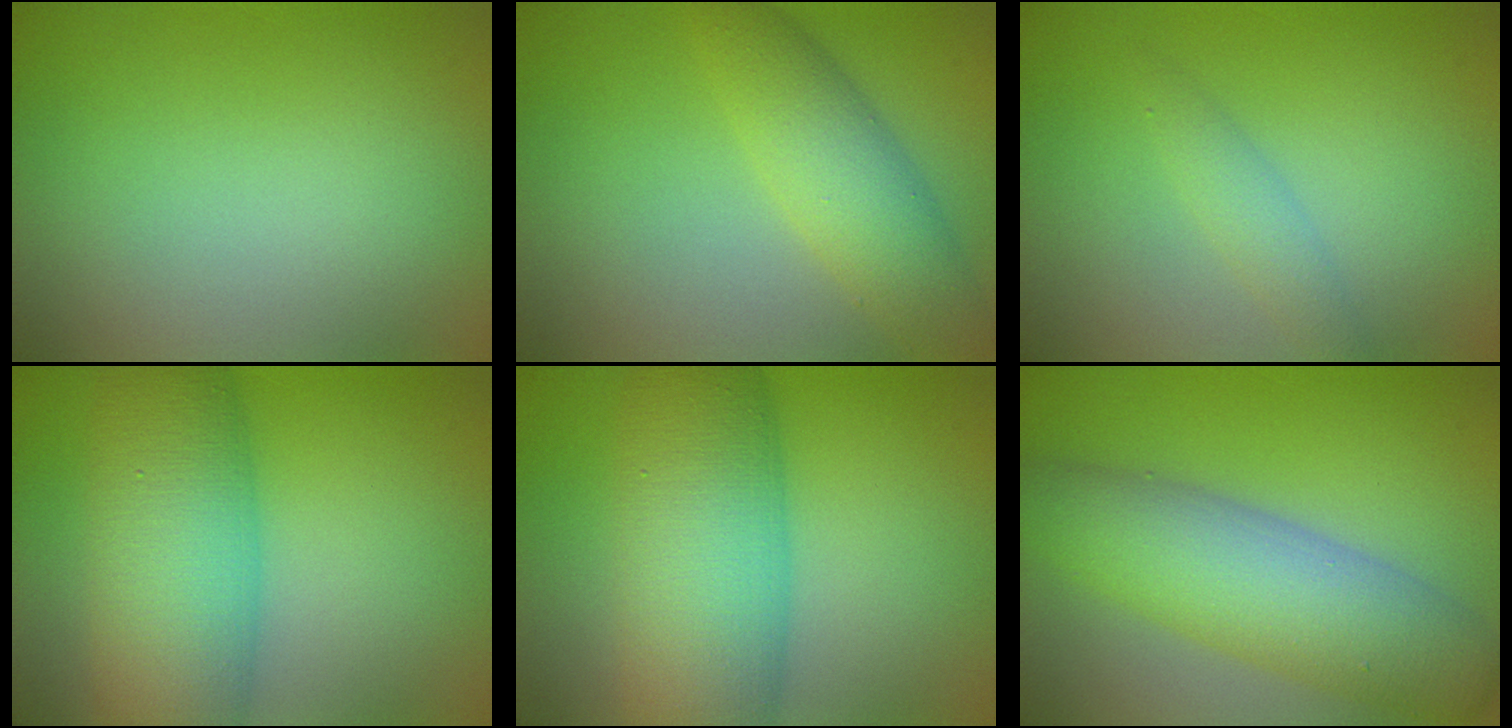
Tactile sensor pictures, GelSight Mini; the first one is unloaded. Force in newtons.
{"total": 5.0, "press": 5.0, "slide": 0.1}
{"total": 1.7, "press": 1.7, "slide": 0.1}
{"total": 11.2, "press": 11.2, "slide": 0.4}
{"total": 11.9, "press": 11.9, "slide": 0.5}
{"total": 8.1, "press": 8.1, "slide": 0.3}